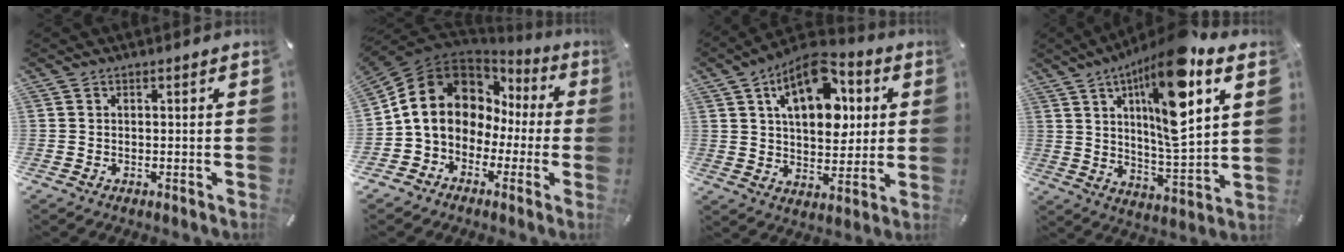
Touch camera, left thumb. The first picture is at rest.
{"total": 13.7, "force": [1.6, 11.8, 6.8], "torque": [-0.146, -0.009, 0.032]}
{"total": 16.6, "force": [6.5, 9.8, 11.8], "torque": [-0.179, -0.018, 0.111]}
{"total": 18.9, "force": [8.3, 4.9, 16.3], "torque": [-0.274, -0.039, 0.124]}